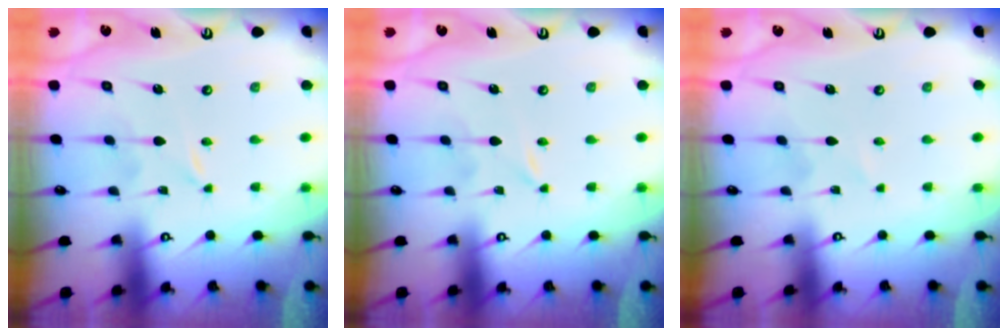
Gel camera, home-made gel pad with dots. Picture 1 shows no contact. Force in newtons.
{"total": 0.0}
{"total": 0.0}